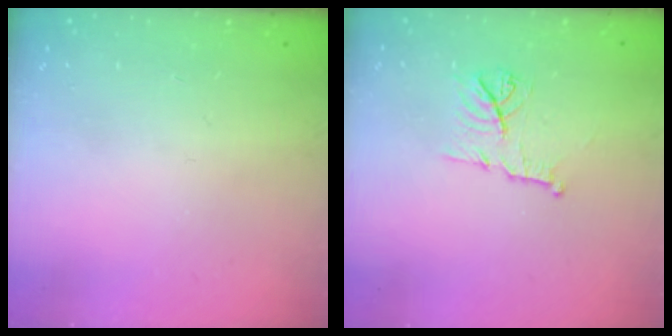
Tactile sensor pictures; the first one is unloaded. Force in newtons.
{"total": 9.5, "press": 9.5, "slide": 0.2}